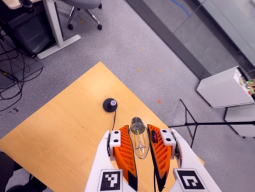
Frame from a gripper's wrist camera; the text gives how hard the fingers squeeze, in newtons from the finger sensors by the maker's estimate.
{"total": 19.4, "left": 22.1, "right": 16.7}